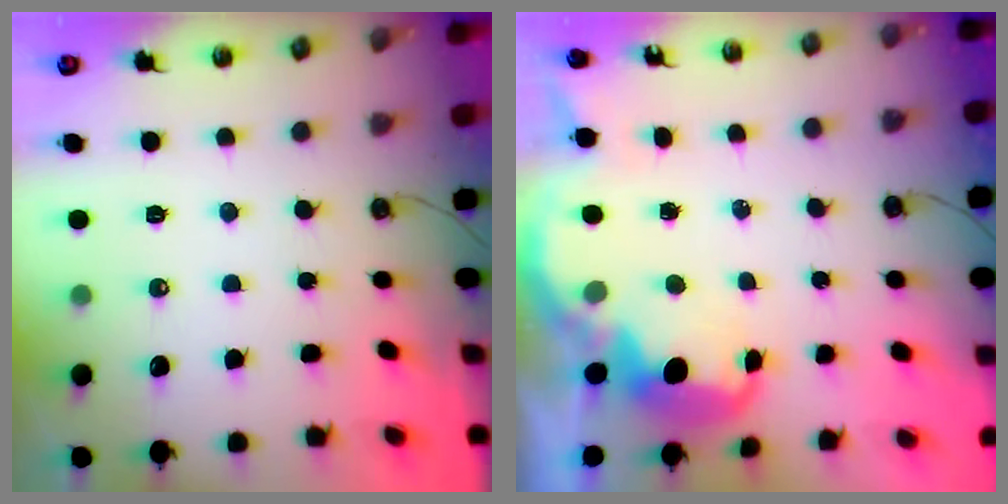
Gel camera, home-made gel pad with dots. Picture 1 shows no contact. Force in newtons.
{"total": 4.7, "press": 4.6, "slide": 0.9}